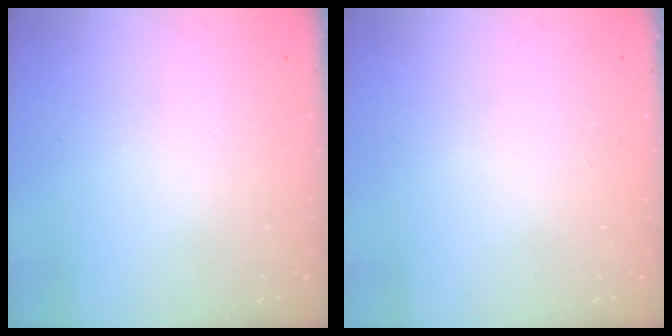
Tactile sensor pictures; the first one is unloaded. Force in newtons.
{"total": 0.0}